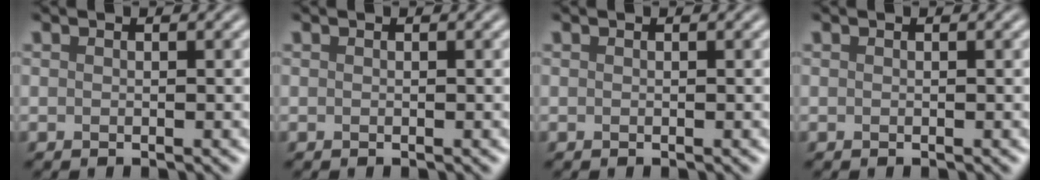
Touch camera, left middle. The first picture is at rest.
{"total": 0.0}
{"total": 0.0}
{"total": 0.0}